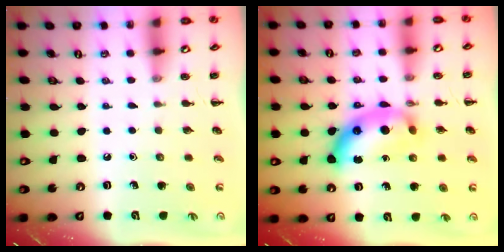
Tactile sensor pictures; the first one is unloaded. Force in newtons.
{"total": 13.4, "press": 13.4, "slide": 0.3}